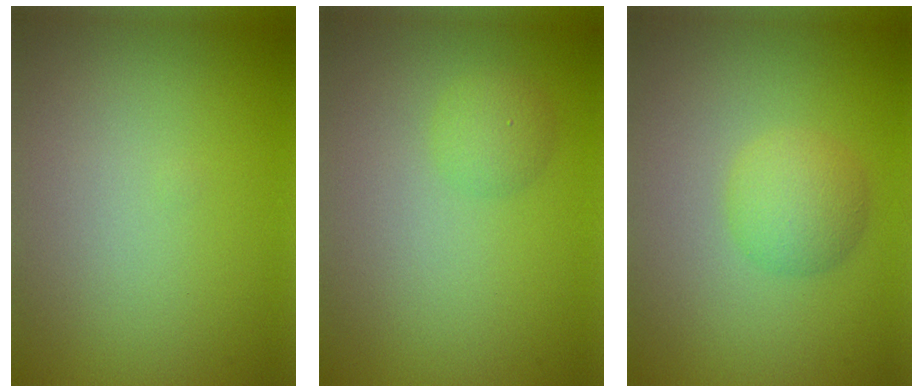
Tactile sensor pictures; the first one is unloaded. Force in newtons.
{"total": 1.6, "press": 1.6, "slide": 0.1}
{"total": 2.9, "press": 2.9, "slide": 0.1}